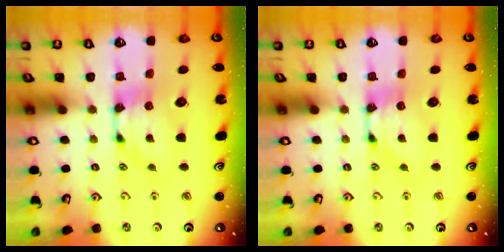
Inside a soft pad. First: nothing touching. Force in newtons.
{"total": 0.0}